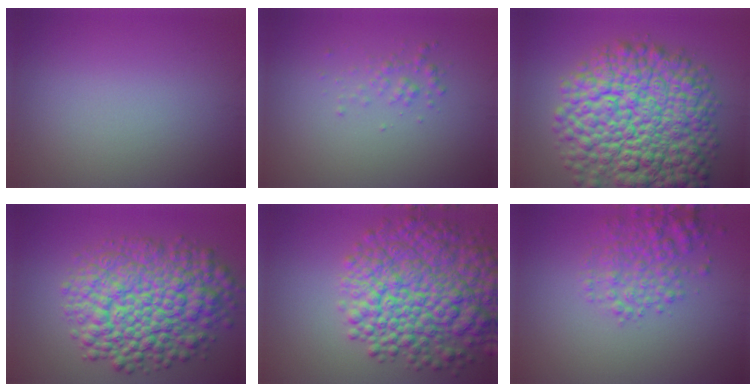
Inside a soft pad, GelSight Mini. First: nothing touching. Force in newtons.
{"total": 1.2, "press": 1.2, "slide": 0.1}
{"total": 14.7, "press": 14.7, "slide": 0.5}
{"total": 10.8, "press": 10.8, "slide": 0.3}
{"total": 11.2, "press": 11.1, "slide": 0.4}
{"total": 3.6, "press": 3.6, "slide": 0.2}